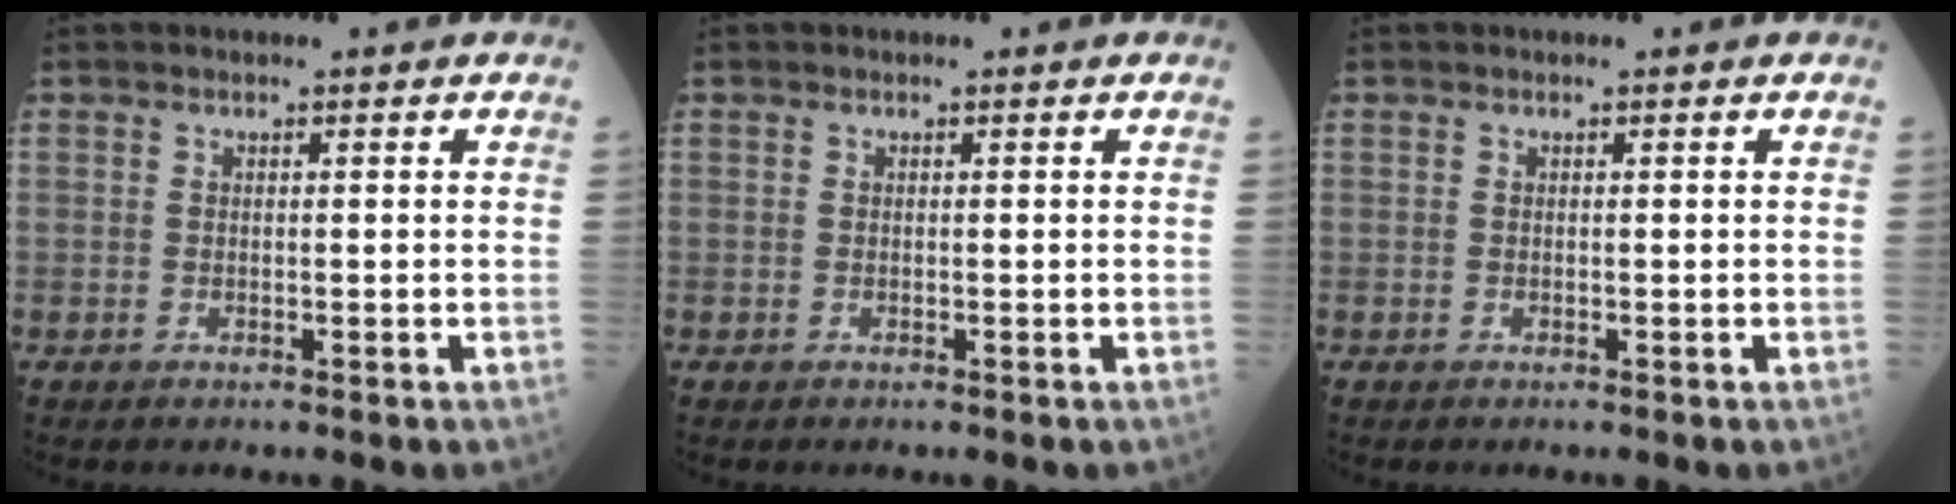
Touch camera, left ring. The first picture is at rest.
{"total": 0.0}
{"total": 0.0}